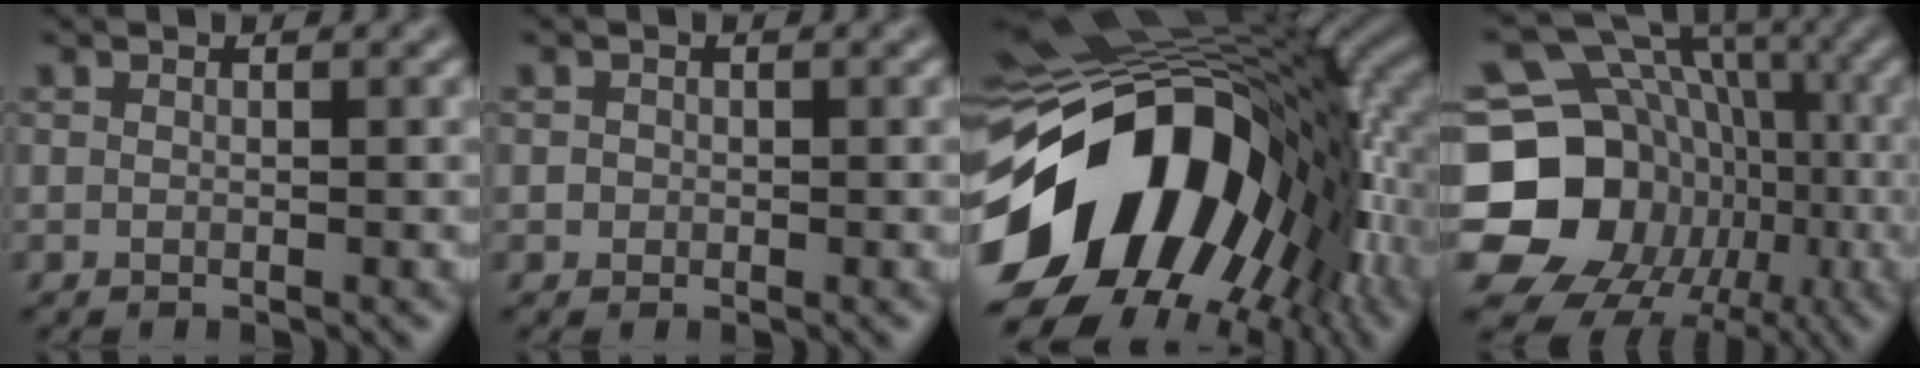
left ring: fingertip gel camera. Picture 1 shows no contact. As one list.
[{"total": 0.7, "force": [0.0, 0.7, 0.1], "torque": [0.005, -0.004, -0.003]}, {"total": 17.7, "force": [-3.7, 11.8, 12.6], "torque": [-0.218, -0.006, -0.074]}, {"total": 19.0, "force": [-4.3, 16.8, 7.7], "torque": [-0.142, -0.011, -0.094]}]